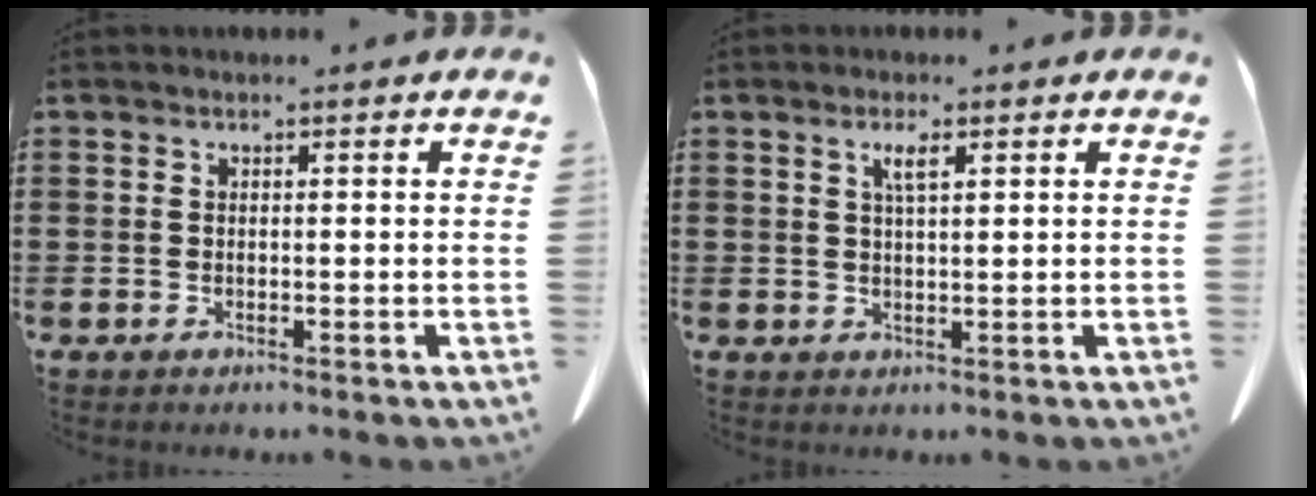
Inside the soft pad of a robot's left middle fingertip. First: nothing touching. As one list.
[{"total": 2.6, "force": [1.2, 0.5, 2.2], "torque": [-0.046, 0.001, 0.020]}]